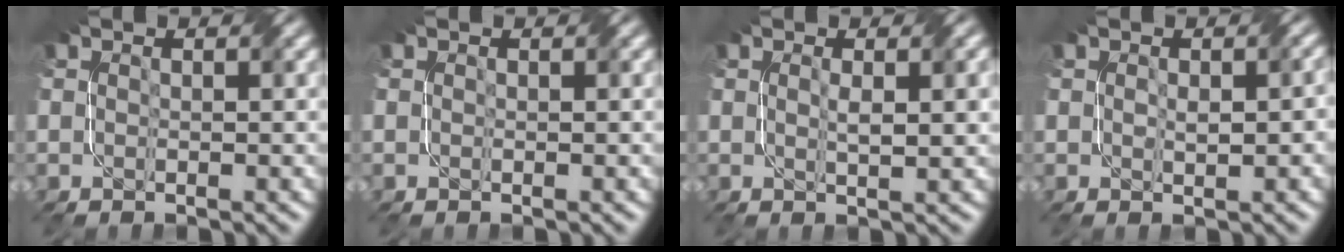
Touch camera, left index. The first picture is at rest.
{"total": 0.0}
{"total": 1.9, "force": [0.3, 0.3, 1.9], "torque": [-0.031, 0.001, 0.007]}
{"total": 1.8, "force": [0.0, 0.9, 1.5], "torque": [-0.027, -0.001, 0.005]}